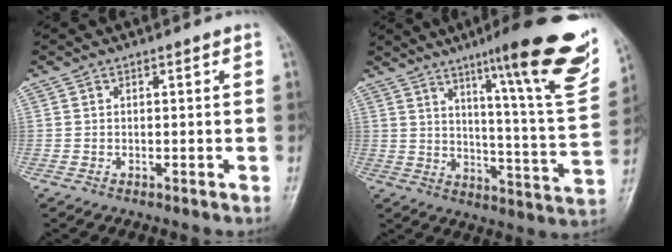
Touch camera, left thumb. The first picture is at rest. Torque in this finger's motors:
{"motor_torque": [0.88, 0.44, 1.39, -1.40, 0.31]}